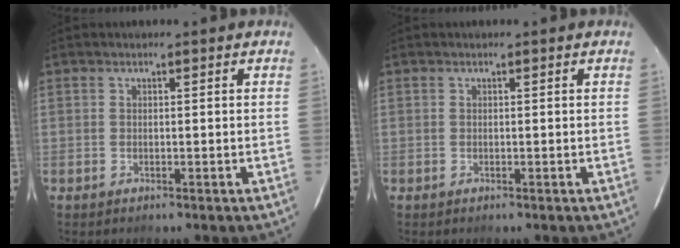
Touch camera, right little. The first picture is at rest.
{"total": 0.0}